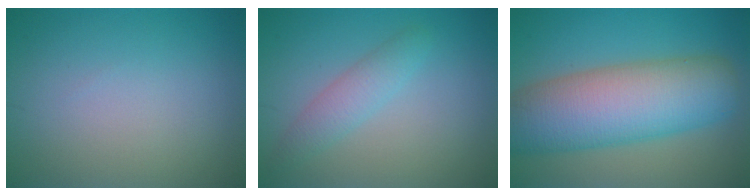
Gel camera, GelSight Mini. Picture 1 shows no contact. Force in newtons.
{"total": 2.3, "press": 2.3, "slide": 0.1}
{"total": 11.0, "press": 11.0, "slide": 0.7}